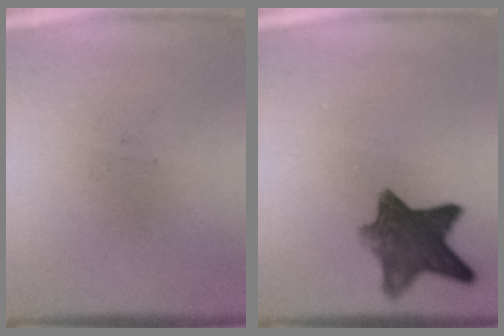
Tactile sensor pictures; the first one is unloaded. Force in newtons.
{"total": 9.2}